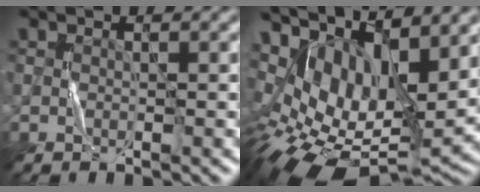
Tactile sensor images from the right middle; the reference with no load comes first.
{"total": 13.3, "force": [1.9, 7.0, 11.1], "torque": [-0.209, -0.005, 0.046]}